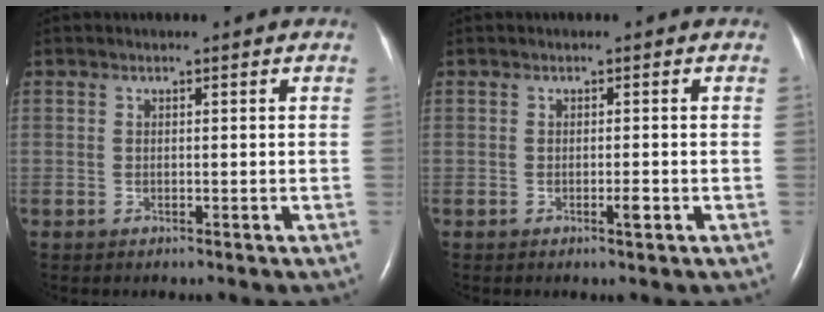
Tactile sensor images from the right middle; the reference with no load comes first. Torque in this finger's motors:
{"motor_torque": [0.22, -0.08, 0.08, 0.01]}